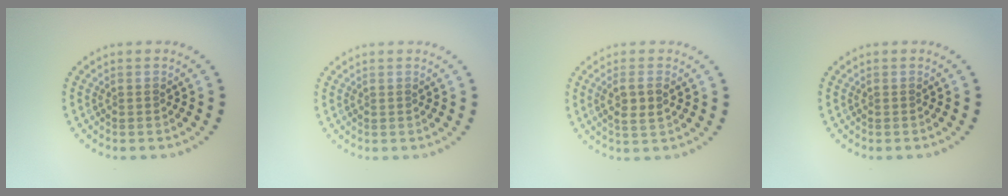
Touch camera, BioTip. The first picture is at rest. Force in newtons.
{"total": 0.0}
{"total": 2.3, "press": 2.2, "slide": 0.7}
{"total": 0.0}